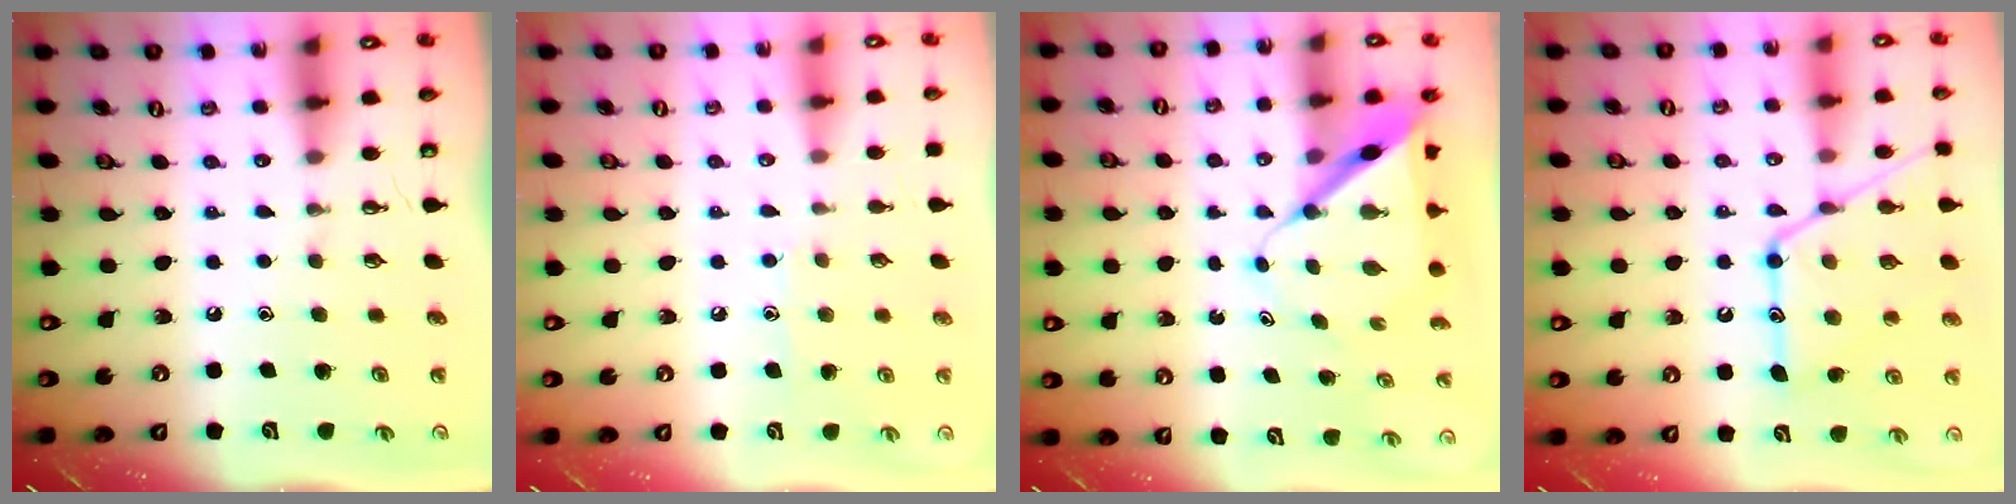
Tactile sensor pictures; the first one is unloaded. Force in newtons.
{"total": 6.3, "press": 6.2, "slide": 0.7}
{"total": 8.1, "press": 8.1, "slide": 0.7}
{"total": 17.5, "press": 17.5, "slide": 1.5}